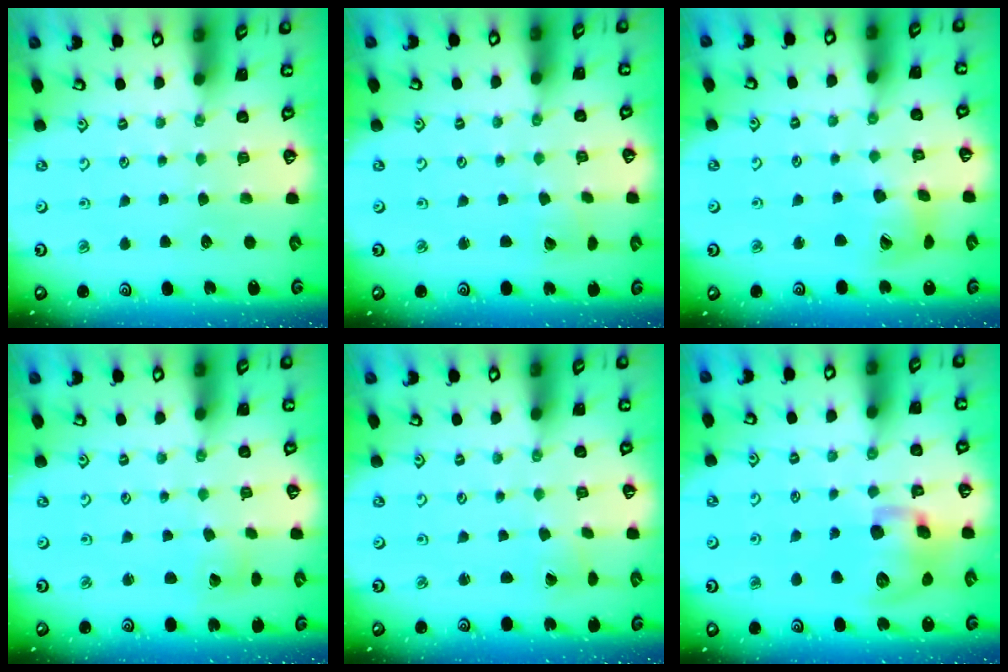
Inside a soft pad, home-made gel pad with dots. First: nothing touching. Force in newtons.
{"total": 2.7, "press": 2.7, "slide": 0.2}
{"total": 13.0, "press": 12.9, "slide": 1.5}
{"total": 2.6, "press": 2.6, "slide": 0.2}
{"total": 0.7, "press": 0.7, "slide": 0.0}
{"total": 14.2, "press": 14.0, "slide": 2.3}